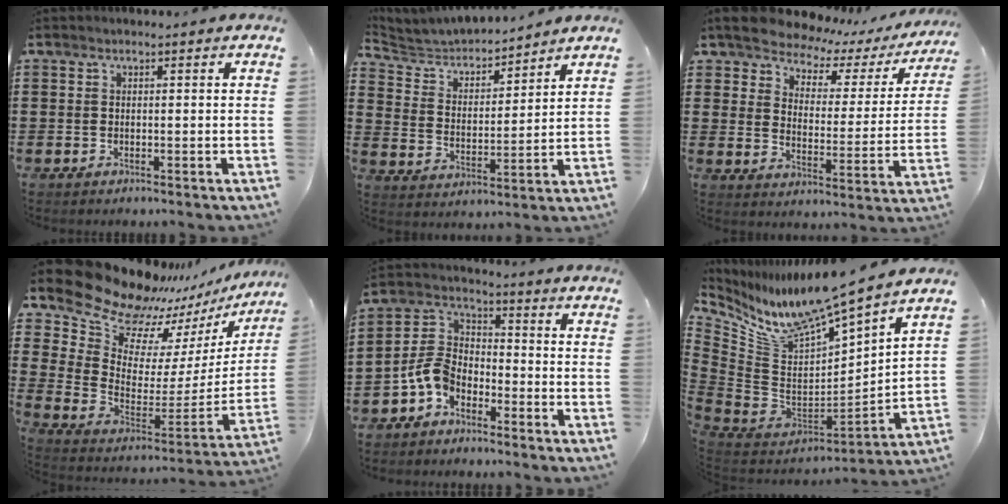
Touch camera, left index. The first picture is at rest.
{"total": 4.9, "force": [4.7, 1.0, 0.6], "torque": [-0.041, -0.027, 0.077]}
{"total": 5.3, "force": [5.1, 1.3, 1.1], "torque": [-0.053, -0.034, 0.082]}
{"total": 13.4, "force": [12.2, 4.5, 3.3], "torque": [-0.127, -0.088, 0.219]}
{"total": 6.2, "force": [-3.8, 3.8, 3.0], "torque": [-0.100, 0.000, -0.087]}
{"total": 9.9, "force": [9.0, 0.3, 4.0], "torque": [-0.124, -0.085, 0.148]}